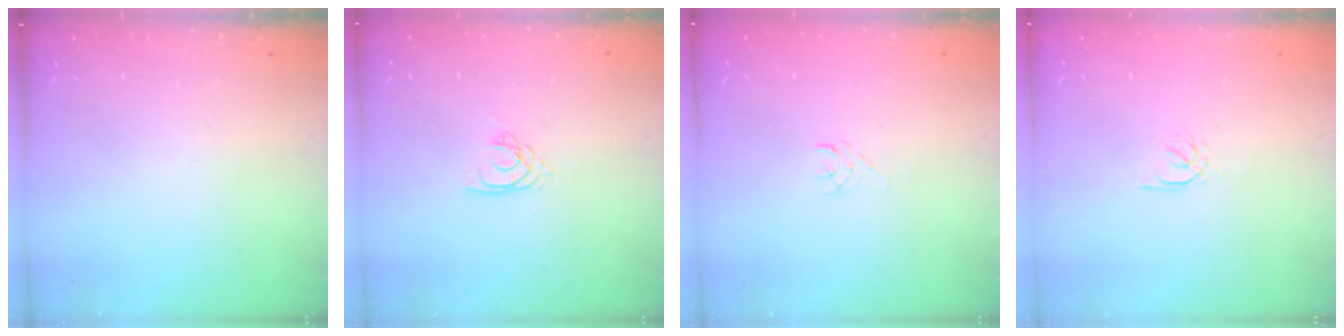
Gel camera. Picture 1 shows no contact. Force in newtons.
{"total": 2.1, "press": 2.1, "slide": 0.3}
{"total": 3.5, "press": 3.5, "slide": 0.3}
{"total": 0.5, "press": 0.3, "slide": 0.4}